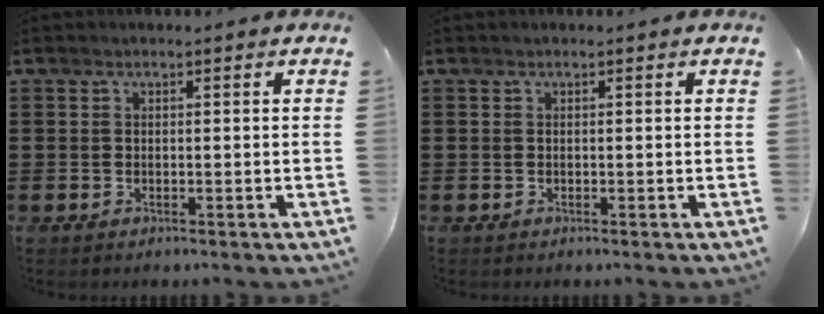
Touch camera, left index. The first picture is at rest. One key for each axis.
{"total": 0.0}